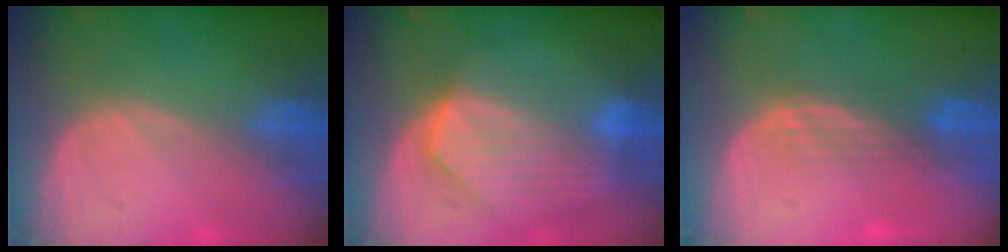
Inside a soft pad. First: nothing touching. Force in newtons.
{"total": 8.6, "press": 7.8, "slide": 3.5}
{"total": 3.0, "press": 2.5, "slide": 1.6}